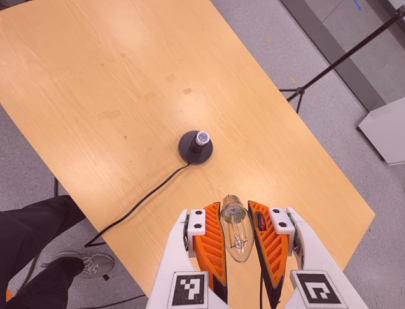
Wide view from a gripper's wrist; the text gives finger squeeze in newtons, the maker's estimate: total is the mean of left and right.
{"total": 22.8, "left": 23.5, "right": 22.1}